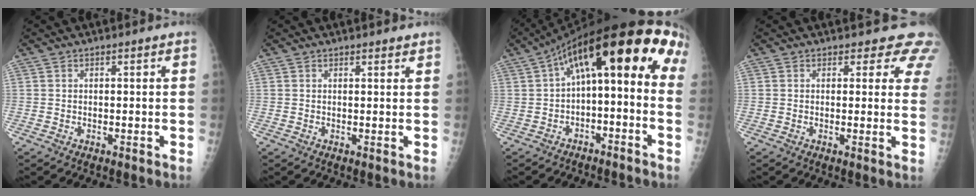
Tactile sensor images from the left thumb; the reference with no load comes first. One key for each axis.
{"total": 1.2, "fx": 1.0, "fy": 0.4, "fz": 0.5, "tx": -0.003, "ty": -0.003, "tz": 0.011}
{"total": 17.7, "fx": 0.6, "fy": 7.4, "fz": 16.1, "tx": -0.214, "ty": 0.077, "tz": 0.004}
{"total": 5.7, "fx": 4.9, "fy": 2.8, "fz": 1.3, "tx": 0.024, "ty": -0.022, "tz": 0.029}